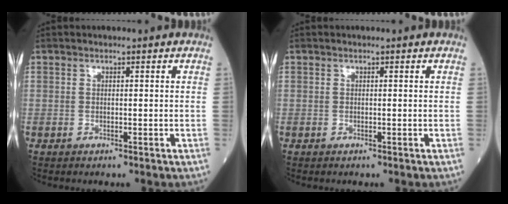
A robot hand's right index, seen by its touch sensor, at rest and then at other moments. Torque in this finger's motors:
{"motor_torque": [0.09, 0.09, 0.00, 0.00]}